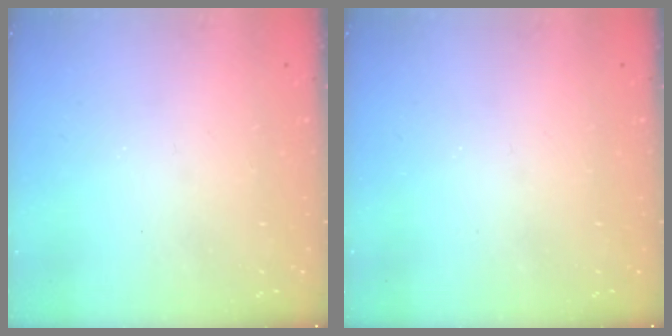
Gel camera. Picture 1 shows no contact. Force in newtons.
{"total": 0.0}